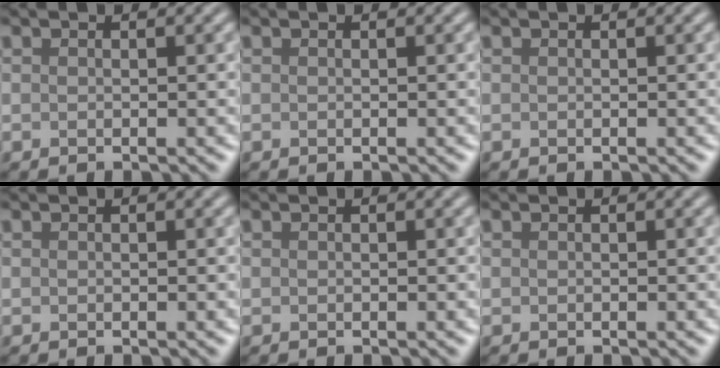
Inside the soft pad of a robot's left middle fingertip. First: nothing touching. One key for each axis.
{"total": 0.0}
{"total": 0.0}
{"total": 0.0}
{"total": 0.0}
{"total": 0.0}